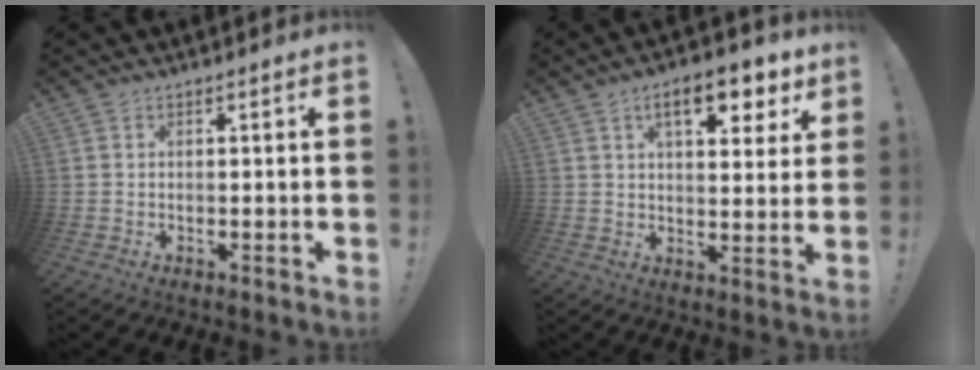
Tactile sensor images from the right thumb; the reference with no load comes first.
{"total": 11.5, "force": [6.0, 4.5, 8.8], "torque": [-0.112, -0.023, 0.096]}